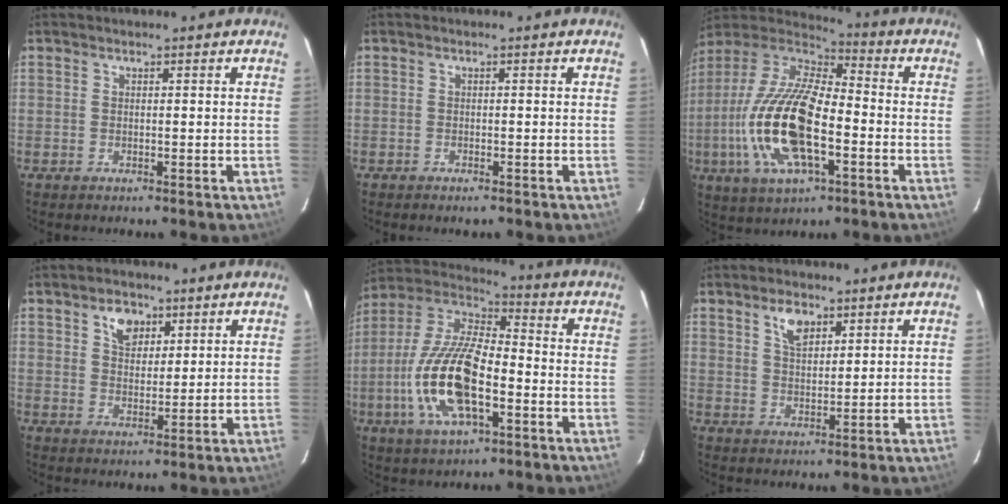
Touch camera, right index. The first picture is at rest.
{"total": 0.9, "force": [-0.7, 0.3, 0.4], "torque": [-0.010, -0.001, -0.013]}
{"total": 21.0, "force": [-5.1, 8.1, 18.7], "torque": [-0.392, -0.015, -0.100]}
{"total": 5.3, "force": [2.8, 3.6, 2.8], "torque": [-0.032, 0.007, 0.051]}
{"total": 18.1, "force": [-5.3, 7.0, 15.8], "torque": [-0.332, -0.006, -0.106]}
{"total": 4.8, "force": [2.8, 2.4, 3.1], "torque": [-0.054, 0.006, 0.052]}